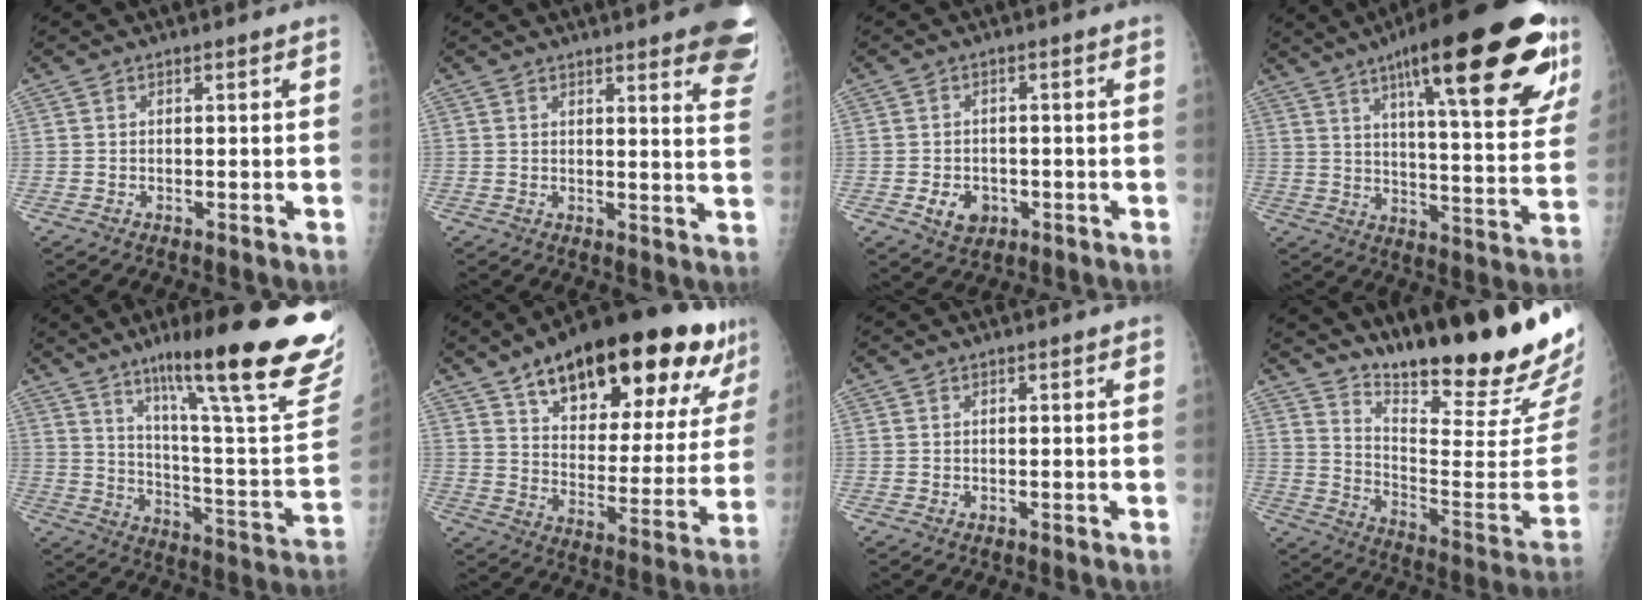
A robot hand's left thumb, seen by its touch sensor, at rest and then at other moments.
{"total": 15.1, "force": [10.7, 3.0, 10.3], "torque": [-0.099, -0.045, 0.108]}
{"total": 4.8, "force": [-1.6, 3.8, 2.5], "torque": [-0.027, 0.006, -0.016]}
{"total": 29.8, "force": [16.3, 6.9, 23.9], "torque": [-0.299, -0.035, 0.235]}
{"total": 30.3, "force": [19.3, 4.4, 22.9], "torque": [-0.290, -0.075, 0.284]}
{"total": 29.6, "force": [17.7, 11.2, 20.9], "torque": [-0.277, -0.035, 0.267]}
{"total": 0.0}
{"total": 25.4, "force": [21.2, 2.3, 13.9], "torque": [-0.192, -0.172, 0.310]}